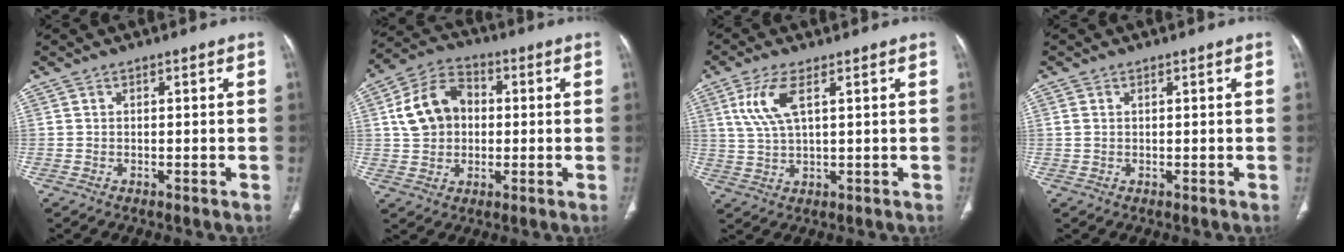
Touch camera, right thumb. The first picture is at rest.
{"total": 11.7, "force": [1.3, 9.1, 7.2], "torque": [-0.114, 0.020, 0.017]}
{"total": 7.1, "force": [2.7, 2.4, 6.1], "torque": [-0.148, -0.005, 0.061]}
{"total": 1.1, "force": [0.3, 0.7, 0.8], "torque": [-0.029, 0.010, 0.012]}